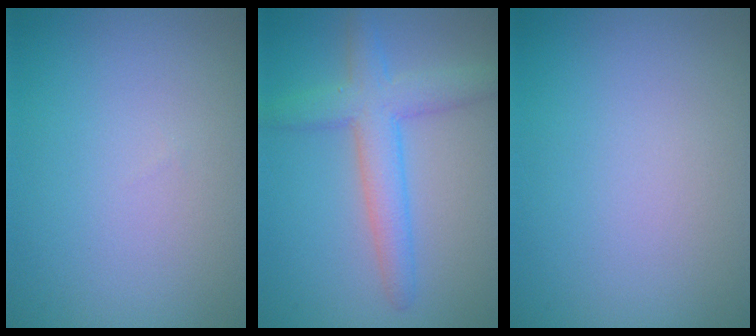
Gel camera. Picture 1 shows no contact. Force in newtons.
{"total": 4.4, "press": 4.4, "slide": 0.2}
{"total": 0.0}